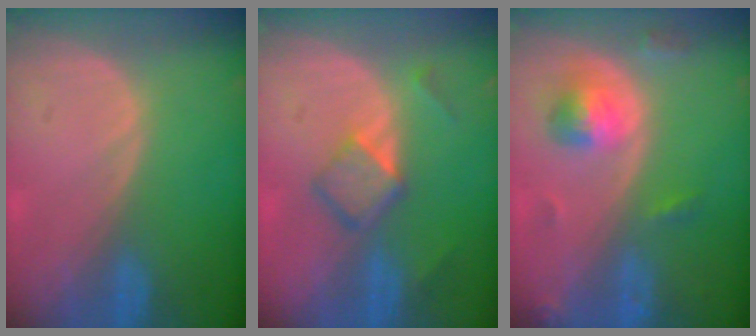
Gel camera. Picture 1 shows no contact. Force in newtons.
{"total": 4.8, "press": 4.6, "slide": 1.6}
{"total": 5.1, "press": 5.0, "slide": 1.0}